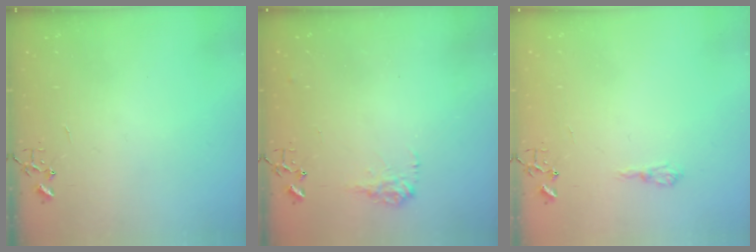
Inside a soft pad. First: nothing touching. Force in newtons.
{"total": 9.2, "press": 9.2, "slide": 0.4}
{"total": 7.2, "press": 7.1, "slide": 0.6}